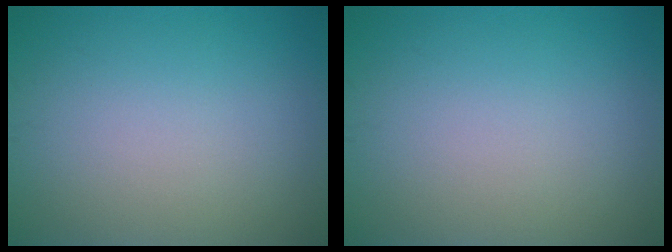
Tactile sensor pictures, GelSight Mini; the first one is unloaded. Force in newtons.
{"total": 0.0}